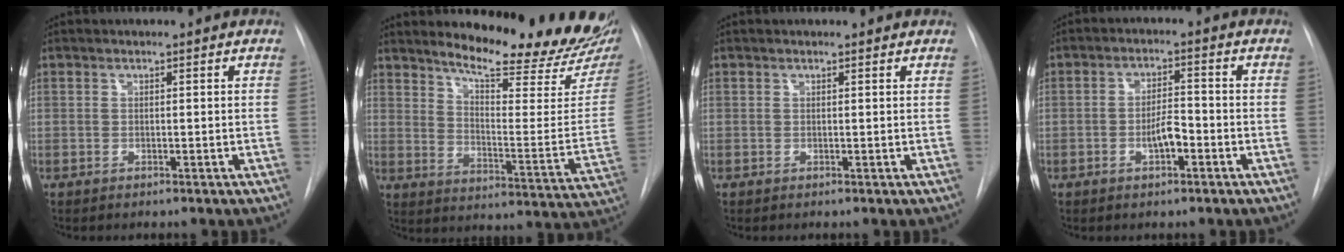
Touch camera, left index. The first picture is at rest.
{"total": 20.8, "force": [18.7, 3.1, 8.5], "torque": [-0.117, -0.094, 0.237]}
{"total": 1.6, "force": [1.5, 0.4, 0.3], "torque": [-0.013, 0.012, 0.014]}
{"total": 3.9, "force": [-1.5, 1.3, 3.4], "torque": [-0.062, 0.007, -0.026]}